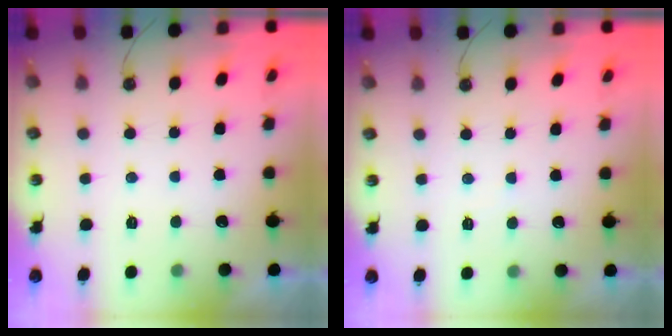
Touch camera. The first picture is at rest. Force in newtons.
{"total": 2.4, "press": 2.4, "slide": 0.4}